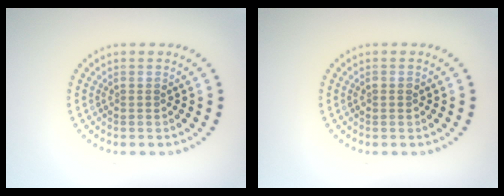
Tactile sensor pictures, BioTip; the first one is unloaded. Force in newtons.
{"total": 0.9, "press": 0.8, "slide": 0.2}